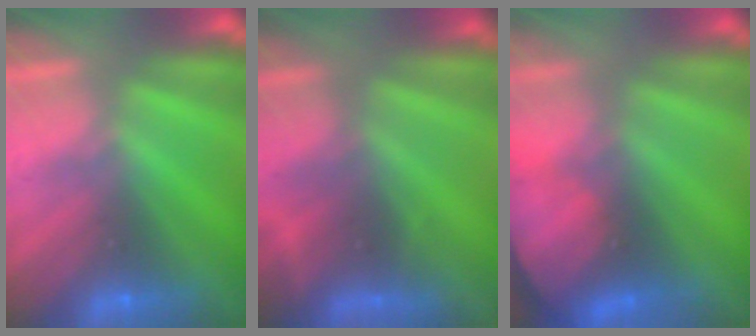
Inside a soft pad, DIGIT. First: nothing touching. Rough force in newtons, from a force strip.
{"total": 5.0}
{"total": 8.0}